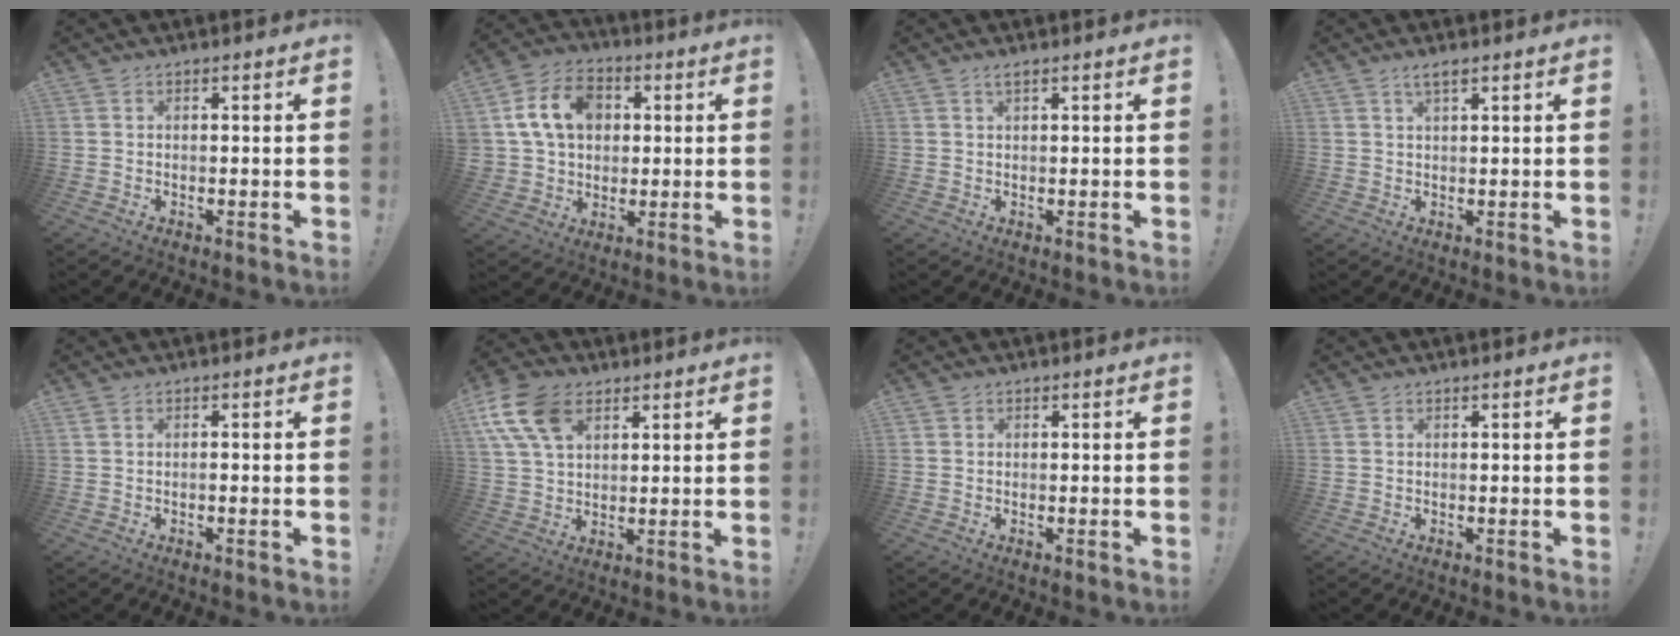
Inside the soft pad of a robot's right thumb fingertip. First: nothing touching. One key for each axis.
{"total": 15.1, "fx": 3.9, "fy": 12.0, "fz": 8.3, "tx": -0.130, "ty": 0.008, "tz": 0.081}
{"total": 1.4, "fx": 0.8, "fy": 0.2, "fz": 1.1, "tx": -0.028, "ty": 0.003, "tz": 0.015}
{"total": 2.6, "fx": 1.6, "fy": 0.6, "fz": 2.0, "tx": -0.038, "ty": -0.002, "tz": 0.027}
{"total": 0.8, "fx": -0.6, "fy": -0.2, "fz": 0.6, "tx": -0.017, "ty": 0.000, "tz": -0.008}
{"total": 13.3, "fx": 5.9, "fy": 8.3, "fz": 8.6, "tx": -0.177, "ty": -0.009, "tz": 0.113}
{"total": 0.0}
{"total": 0.0}